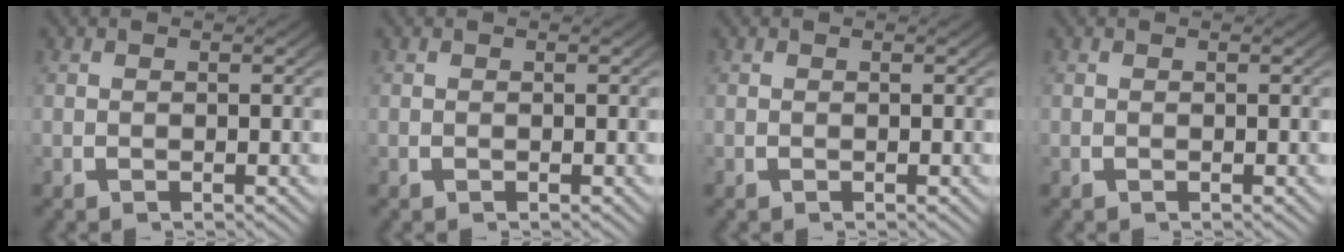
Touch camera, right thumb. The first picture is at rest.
{"total": 0.0}
{"total": 0.0}
{"total": 0.0}